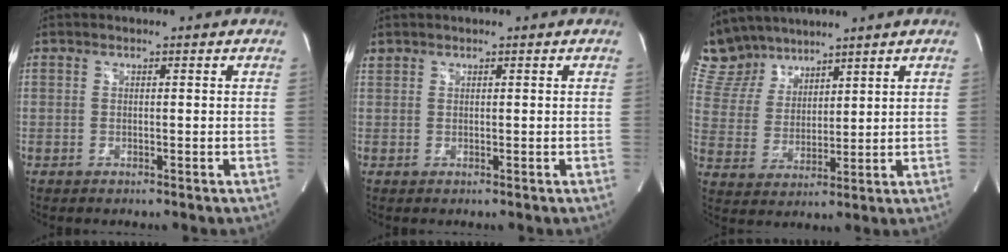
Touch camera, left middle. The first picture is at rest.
{"total": 0.7, "force": [0.6, 0.4, 0.0], "torque": [0.000, 0.009, 0.010]}
{"total": 9.7, "force": [8.6, 4.2, 1.4], "torque": [-0.043, 0.017, 0.183]}